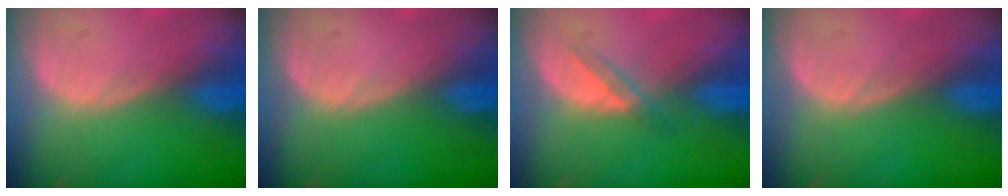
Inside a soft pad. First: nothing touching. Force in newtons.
{"total": 0.0}
{"total": 2.4, "press": 2.2, "slide": 1.1}
{"total": 0.0}